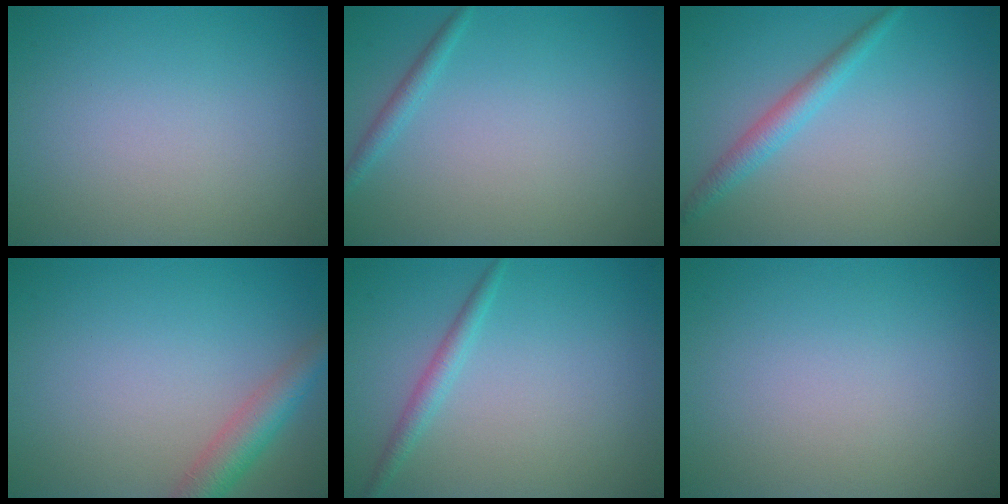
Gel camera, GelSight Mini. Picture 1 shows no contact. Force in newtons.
{"total": 1.2, "press": 1.2, "slide": 0.1}
{"total": 2.2, "press": 2.2, "slide": 0.1}
{"total": 3.5, "press": 3.5, "slide": 0.2}
{"total": 1.6, "press": 1.6, "slide": 0.1}
{"total": 0.0}